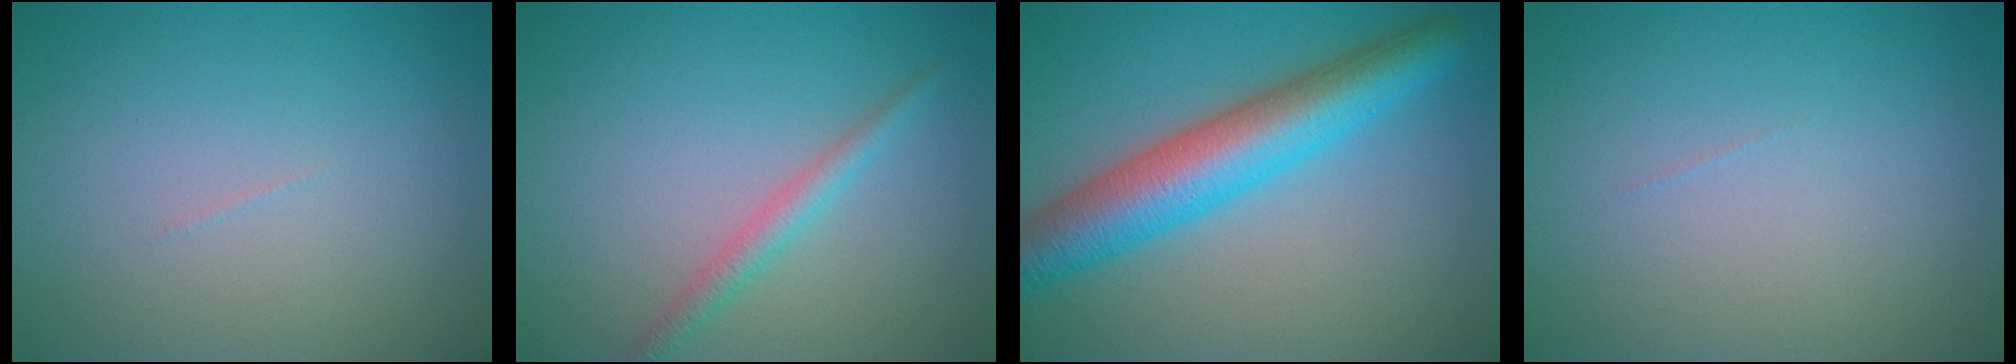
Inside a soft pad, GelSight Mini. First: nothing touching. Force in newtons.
{"total": 2.0, "press": 2.0, "slide": 0.1}
{"total": 8.0, "press": 8.0, "slide": 0.1}
{"total": 0.0}